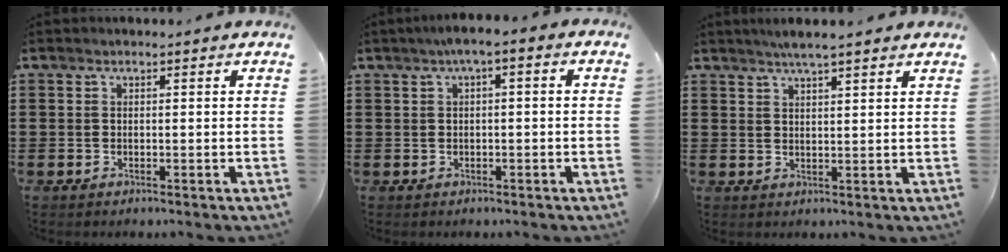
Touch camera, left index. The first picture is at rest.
{"total": 2.2, "force": [-0.8, 0.6, 2.0], "torque": [-0.035, 0.006, -0.017]}
{"total": 3.2, "force": [2.8, 0.1, 1.6], "torque": [-0.037, 0.000, 0.051]}